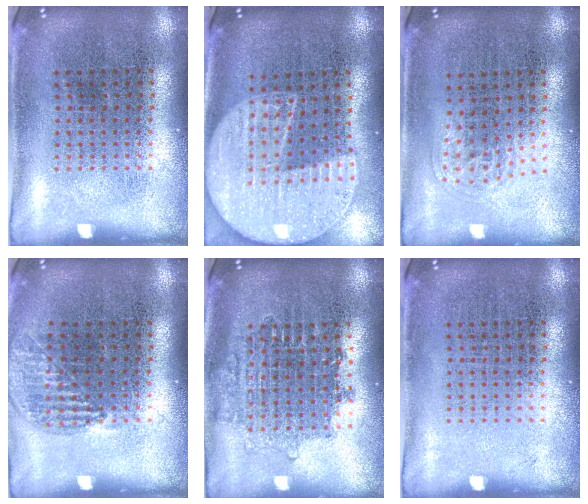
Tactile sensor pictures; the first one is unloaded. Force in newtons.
{"total": 2.3, "press": 2.0, "slide": 1.1}
{"total": 1.0, "press": 0.6, "slide": 0.8}
{"total": 1.0, "press": 1.0, "slide": 0.0}
{"total": 1.6, "press": 1.3, "slide": 0.9}
{"total": 0.0}